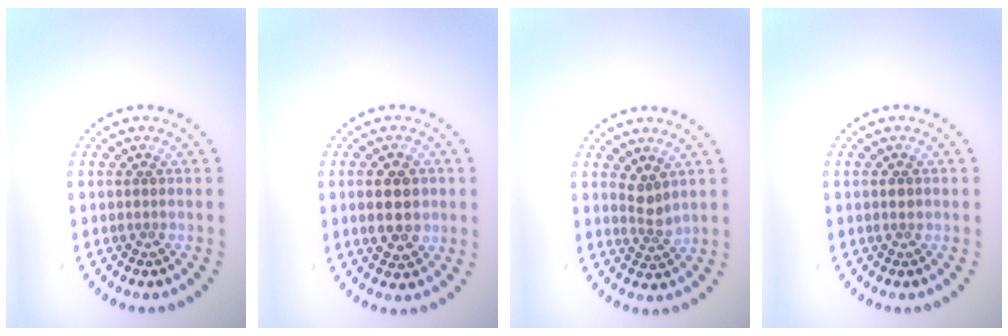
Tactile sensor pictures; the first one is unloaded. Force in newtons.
{"total": 3.9, "press": 3.9, "slide": 0.1}
{"total": 1.9, "press": 1.4, "slide": 1.2}
{"total": 0.9, "press": 0.9, "slide": 0.0}